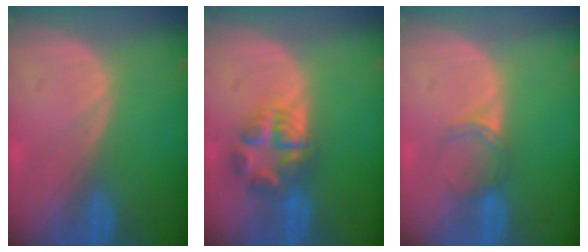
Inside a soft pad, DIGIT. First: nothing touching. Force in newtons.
{"total": 5.8, "press": 5.8, "slide": 0.8}
{"total": 2.9, "press": 2.5, "slide": 1.5}